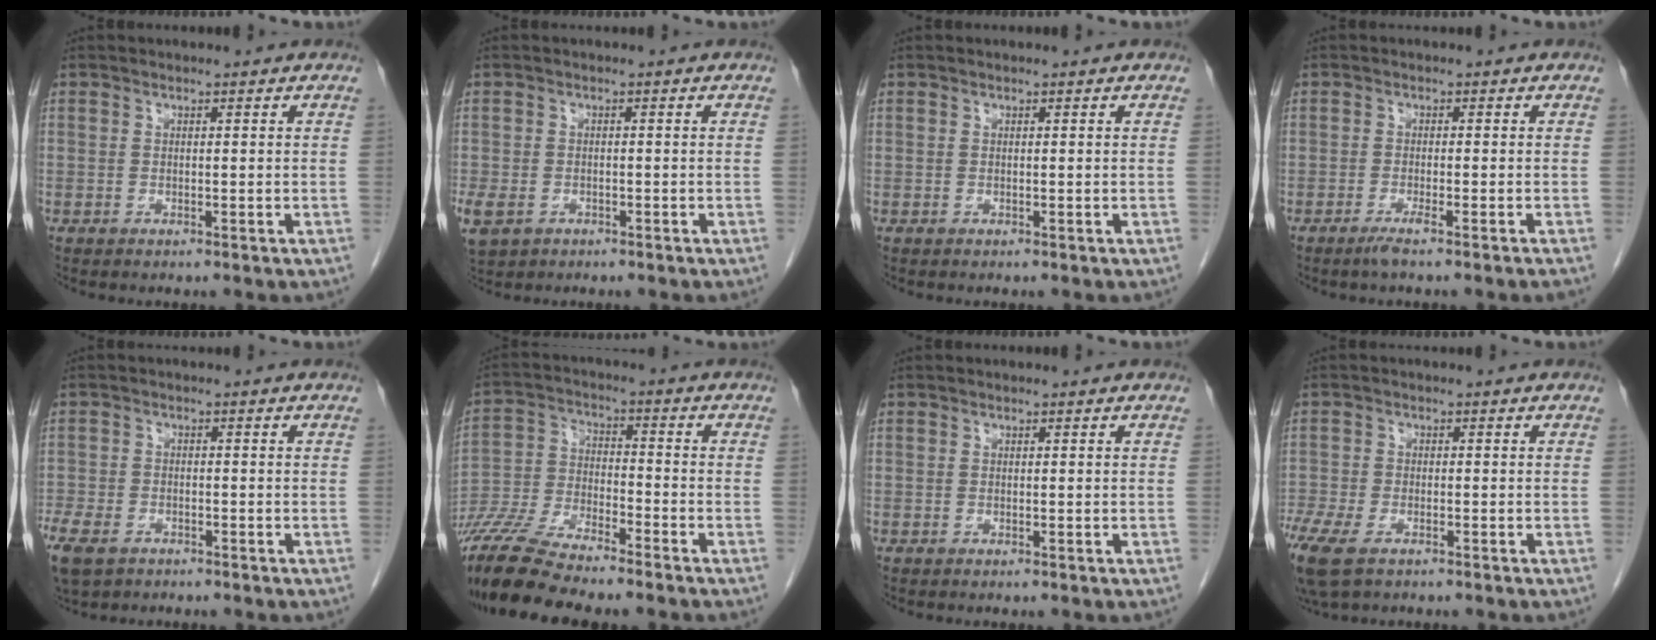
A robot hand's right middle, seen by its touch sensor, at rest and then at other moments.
{"total": 5.8, "force": [-2.9, 4.2, 2.8], "torque": [-0.076, -0.008, -0.044]}
{"total": 0.0}
{"total": 2.7, "force": [-1.9, -0.6, 1.8], "torque": [-0.029, -0.002, -0.032]}
{"total": 10.1, "force": [-6.2, 6.1, 5.1], "torque": [-0.138, -0.012, -0.099]}
{"total": 11.9, "force": [-10.2, 1.0, 6.0], "torque": [-0.124, -0.024, -0.193]}
{"total": 0.0}
{"total": 9.9, "force": [-6.3, 4.4, 6.3], "torque": [-0.159, -0.019, -0.108]}